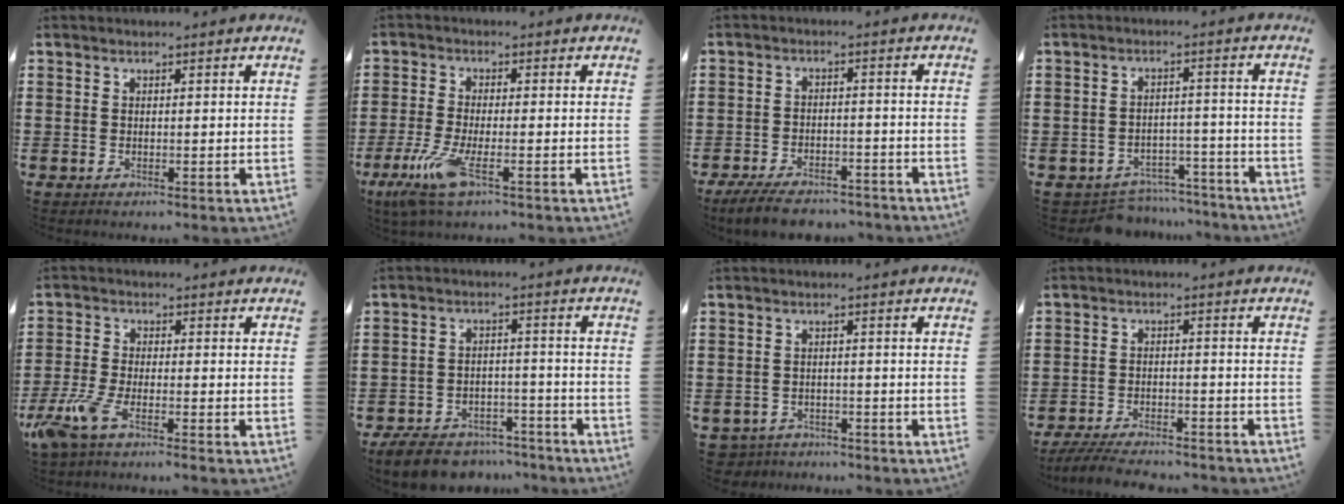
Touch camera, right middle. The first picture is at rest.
{"total": 6.5, "force": [-3.3, 1.5, 5.4], "torque": [-0.126, -0.020, -0.063]}
{"total": 5.6, "force": [-5.1, 1.1, 2.0], "torque": [-0.042, 0.001, -0.098]}
{"total": 5.2, "force": [-5.1, 1.1, 0.3], "torque": [-0.006, 0.012, -0.101]}
{"total": 5.3, "force": [-3.5, 1.1, 3.8], "torque": [-0.111, -0.020, -0.074]}
{"total": 6.5, "force": [-6.2, 1.4, 1.0], "torque": [-0.024, 0.014, -0.122]}
{"total": 2.4, "force": [-2.4, 0.4, -0.3], "torque": [-0.006, -0.003, -0.053]}
{"total": 5.1, "force": [-4.9, 0.4, 1.3], "torque": [-0.024, -0.001, -0.096]}